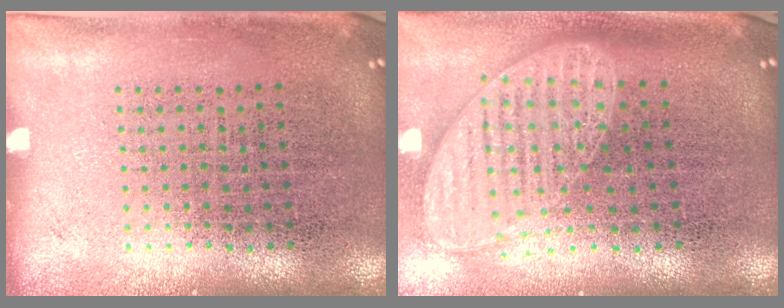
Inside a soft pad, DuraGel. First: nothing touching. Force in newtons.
{"total": 1.7, "press": 1.3, "slide": 1.0}